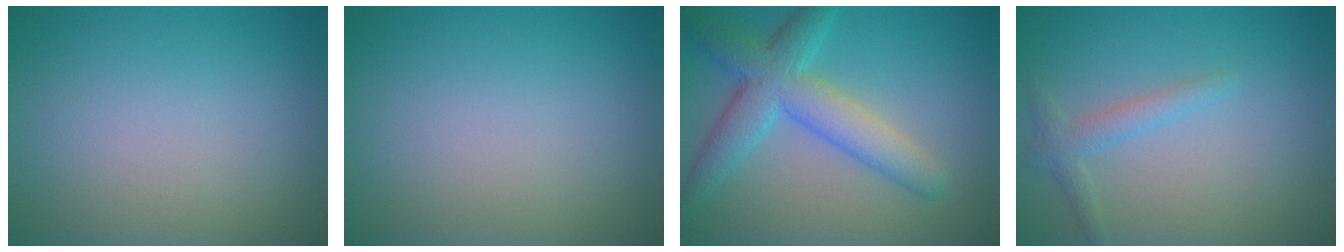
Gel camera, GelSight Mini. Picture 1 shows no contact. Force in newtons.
{"total": 0.0}
{"total": 5.7, "press": 5.7, "slide": 0.1}
{"total": 1.8, "press": 1.8, "slide": 0.1}